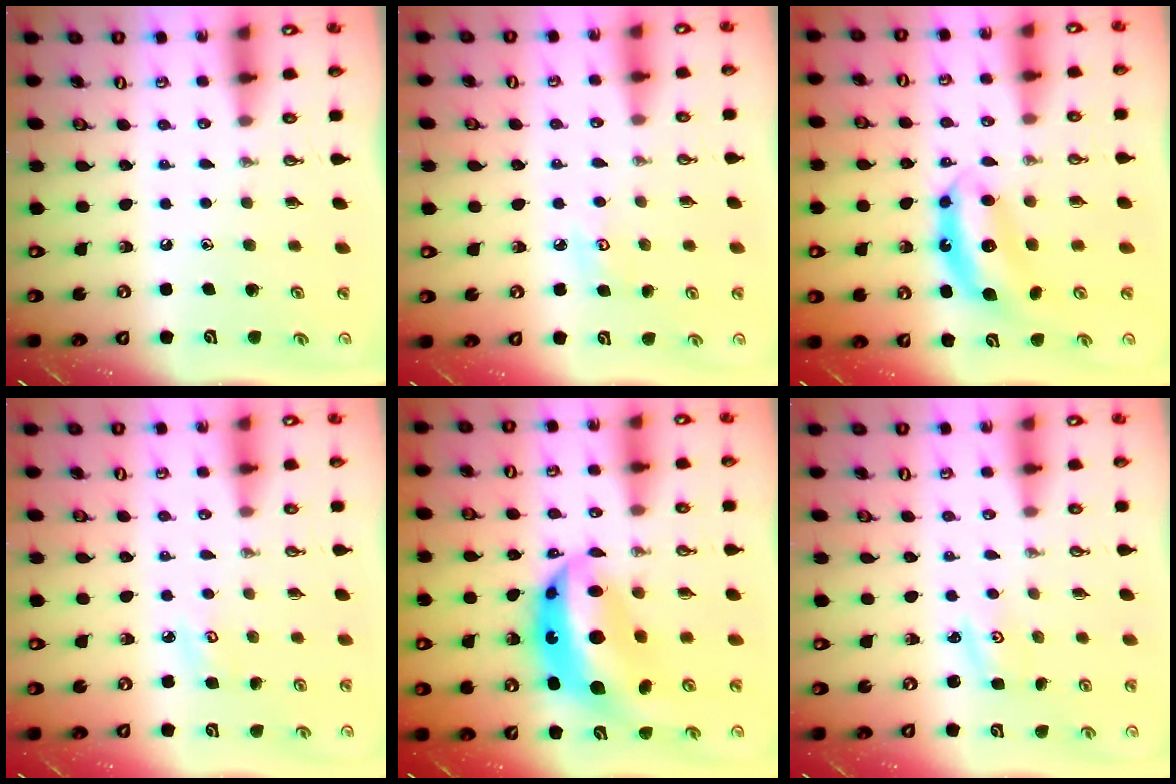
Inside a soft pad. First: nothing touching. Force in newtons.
{"total": 3.8, "press": 3.8, "slide": 0.4}
{"total": 6.6, "press": 6.6, "slide": 0.4}
{"total": 3.8, "press": 3.8, "slide": 0.3}
{"total": 16.3, "press": 16.3, "slide": 1.6}
{"total": 2.0, "press": 2.0, "slide": 0.3}